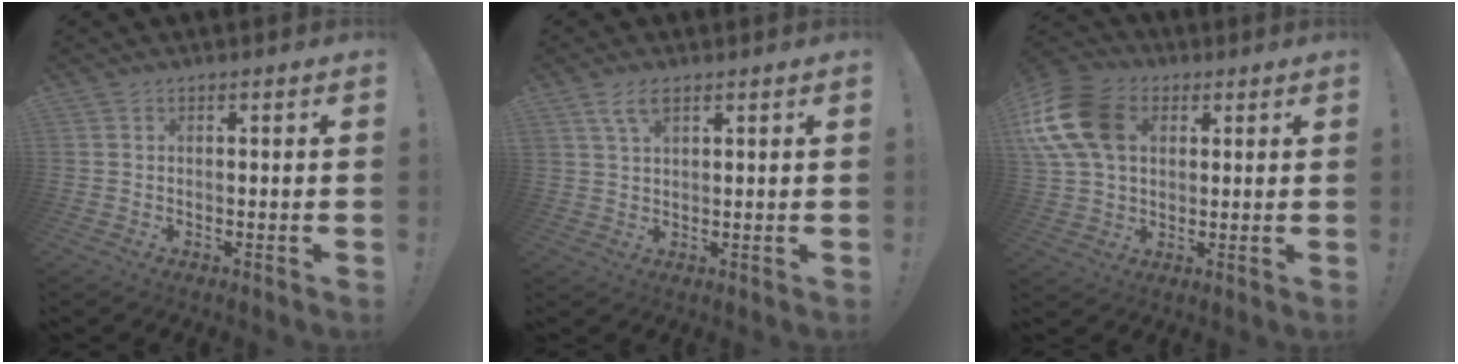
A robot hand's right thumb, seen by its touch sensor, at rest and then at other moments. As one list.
[{"total": 4.6, "force": [2.6, 1.9, 3.3], "torque": [-0.057, -0.006, 0.047]}, {"total": 18.2, "force": [5.0, 13.2, 11.5], "torque": [-0.222, -0.004, 0.098]}]